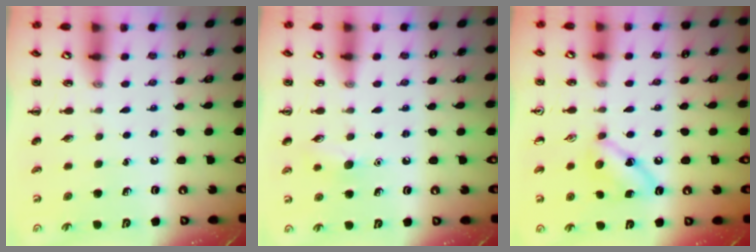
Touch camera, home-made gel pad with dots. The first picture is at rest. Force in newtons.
{"total": 7.0, "press": 6.7, "slide": 2.0}
{"total": 7.4, "press": 7.2, "slide": 1.5}